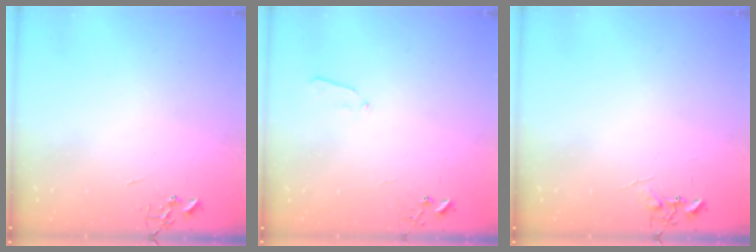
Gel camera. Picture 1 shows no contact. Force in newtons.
{"total": 3.8, "press": 3.8, "slide": 0.5}
{"total": 5.2, "press": 5.2, "slide": 0.6}